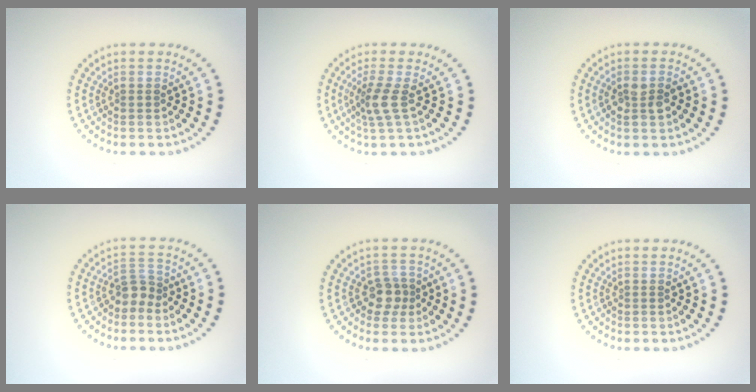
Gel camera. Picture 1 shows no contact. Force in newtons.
{"total": 2.4, "press": 1.9, "slide": 1.5}
{"total": 1.7, "press": 1.7, "slide": 0.3}
{"total": 2.1, "press": 1.6, "slide": 1.4}
{"total": 2.1, "press": 1.8, "slide": 1.0}
{"total": 0.0}